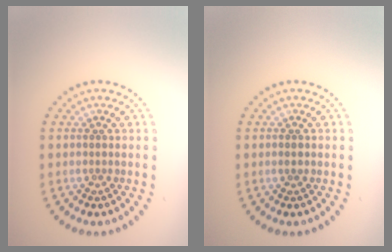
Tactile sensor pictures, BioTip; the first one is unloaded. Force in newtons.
{"total": 0.9, "press": 0.9, "slide": 0.3}